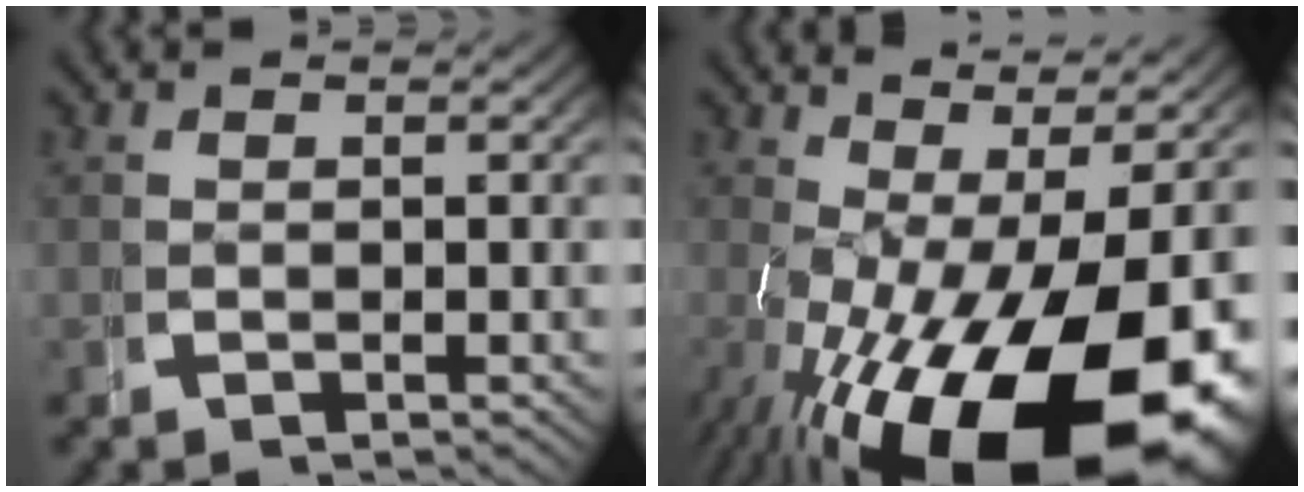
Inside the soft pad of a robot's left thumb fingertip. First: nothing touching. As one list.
[{"total": 17.5, "force": [-3.7, 9.5, 14.2], "torque": [-0.238, -0.074, -0.013]}]